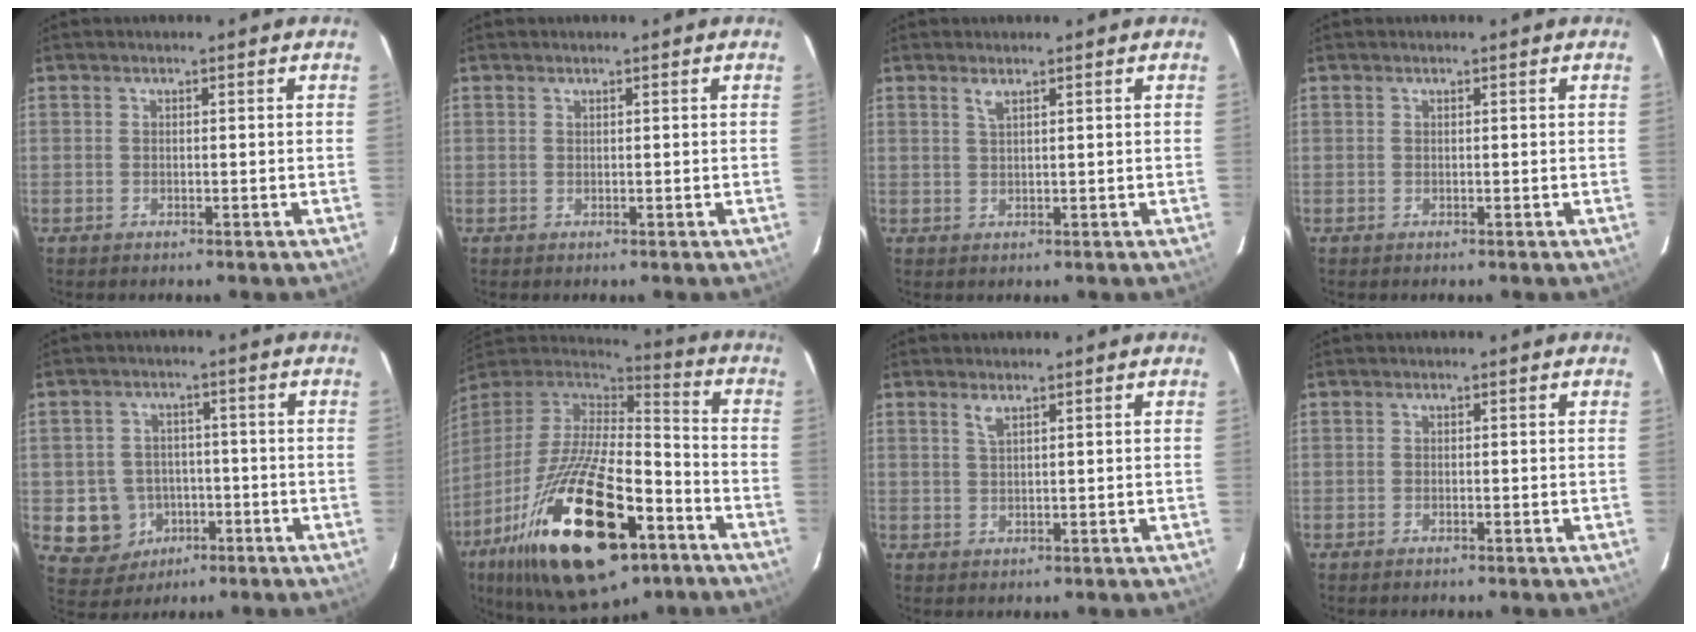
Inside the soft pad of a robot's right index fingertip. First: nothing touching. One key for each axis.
{"total": 0.0}
{"total": 1.3, "fx": 0.9, "fy": 0.1, "fz": 1.0, "tx": -0.019, "ty": 0.001, "tz": 0.017}
{"total": 0.0}
{"total": 9.0, "fx": -2.7, "fy": 8.3, "fz": 1.9, "tx": -0.072, "ty": 0.020, "tz": -0.024}
{"total": 31.5, "fx": -16.0, "fy": 12.4, "fz": 24.2, "tx": -0.459, "ty": -0.041, "tz": -0.262}
{"total": 1.6, "fx": 1.1, "fy": 0.3, "fz": 1.1, "tx": -0.022, "ty": 0.002, "tz": 0.020}
{"total": 0.0}